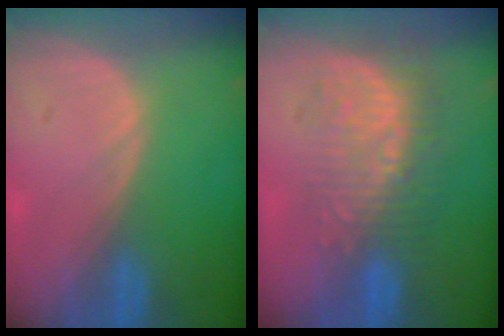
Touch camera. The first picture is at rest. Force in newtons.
{"total": 10.0, "press": 8.7, "slide": 4.8}